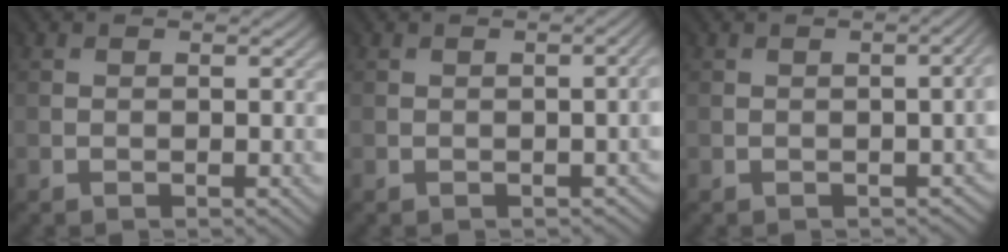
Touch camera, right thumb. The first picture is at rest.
{"total": 1.3, "force": [-0.3, 0.3, 1.2], "torque": [-0.010, 0.002, -0.004]}
{"total": 2.1, "force": [-0.4, 0.7, 2.0], "torque": [-0.013, 0.000, -0.002]}